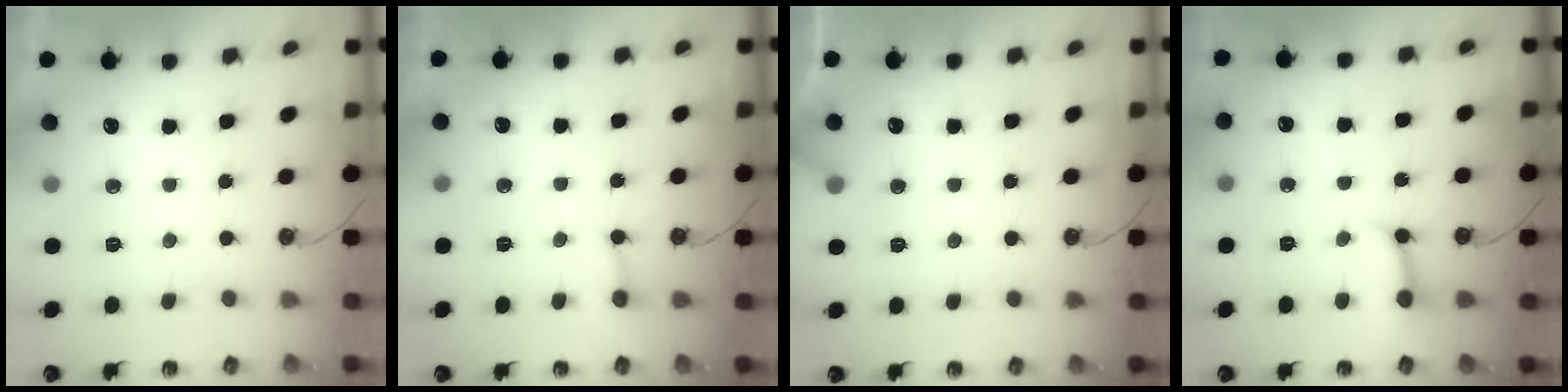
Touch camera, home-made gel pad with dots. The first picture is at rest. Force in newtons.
{"total": 3.4, "press": 3.4, "slide": 0.6}
{"total": 4.7, "press": 4.6, "slide": 0.4}
{"total": 5.6, "press": 5.6, "slide": 0.7}